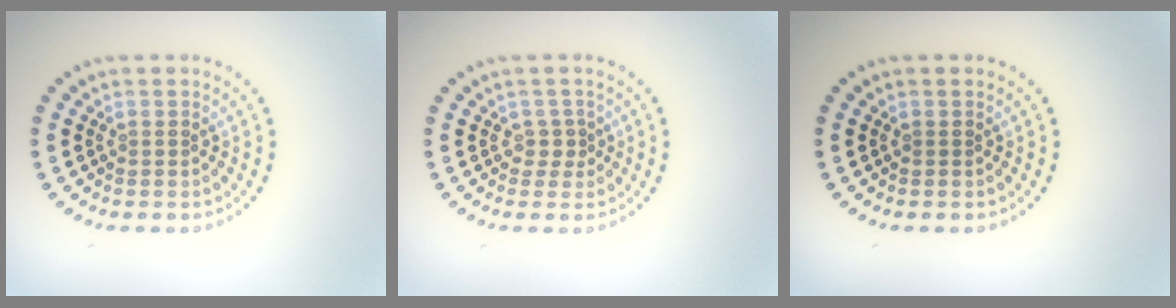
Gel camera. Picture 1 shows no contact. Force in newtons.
{"total": 1.3, "press": 1.0, "slide": 0.9}
{"total": 0.0}